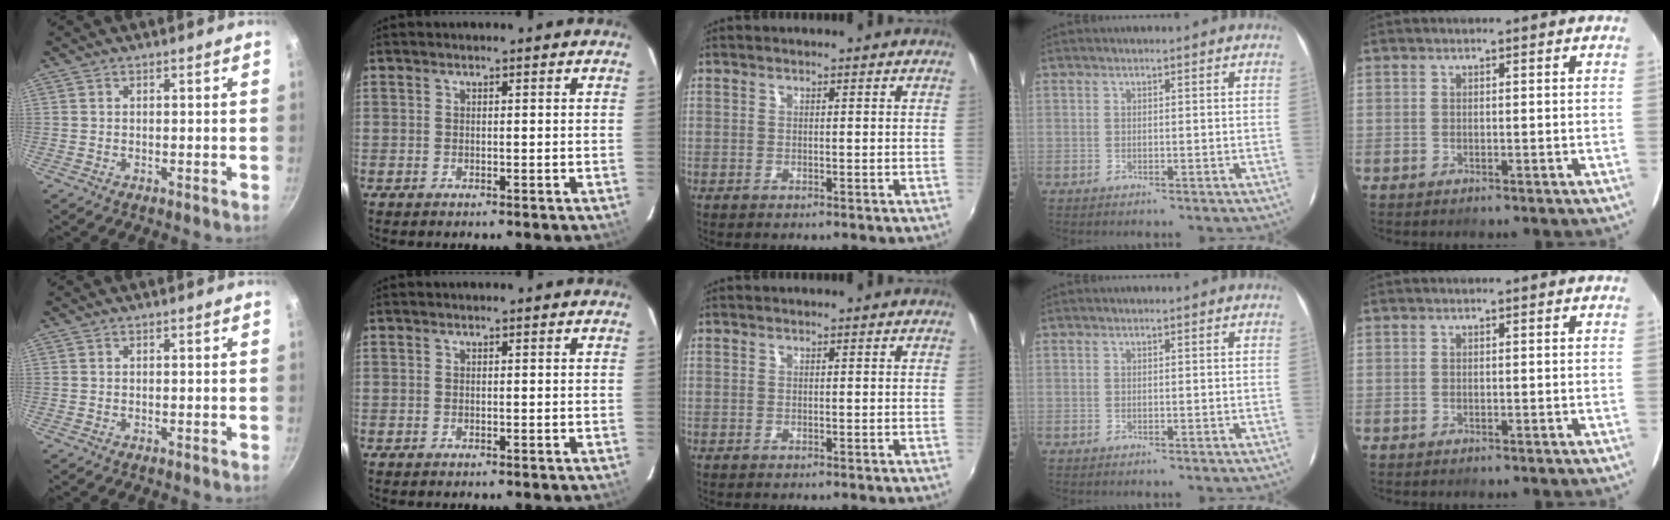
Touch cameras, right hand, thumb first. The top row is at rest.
{}